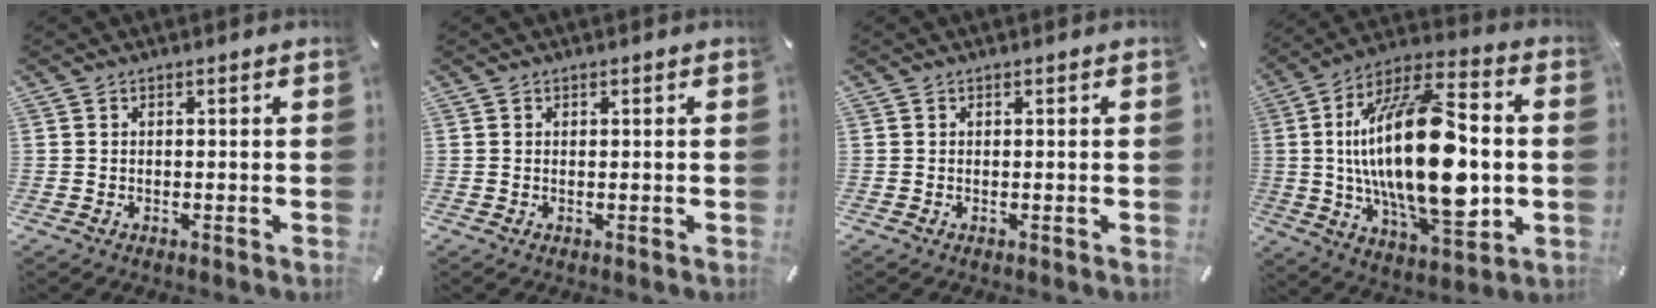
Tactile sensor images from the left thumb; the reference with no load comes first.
{"total": 0.0}
{"total": 0.0}
{"total": 31.5, "force": [-0.8, 14.4, 28.0], "torque": [-0.546, -0.018, -0.017]}